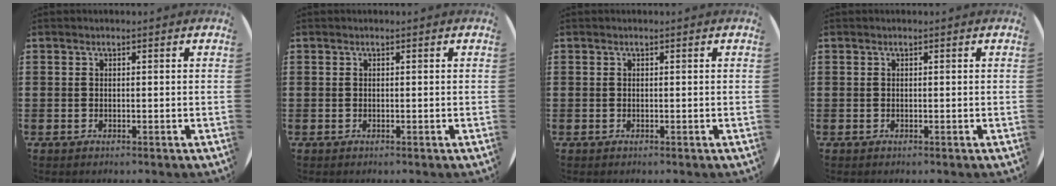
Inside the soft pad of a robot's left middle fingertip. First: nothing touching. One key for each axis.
{"total": 0.0}
{"total": 0.0}
{"total": 0.0}